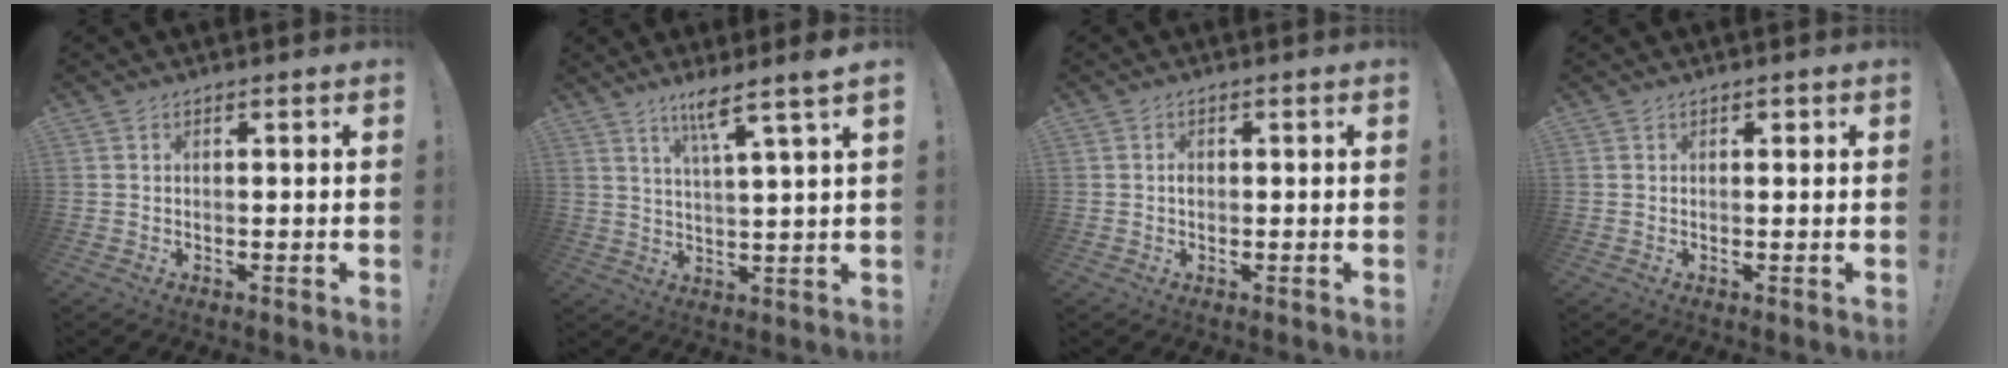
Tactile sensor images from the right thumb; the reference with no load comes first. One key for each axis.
{"total": 7.6, "fx": 5.1, "fy": -0.7, "fz": 5.6, "tx": -0.088, "ty": -0.028, "tz": 0.076}
{"total": 1.2, "fx": -0.2, "fy": 1.0, "fz": 0.6, "tx": -0.016, "ty": 0.005, "tz": -0.003}
{"total": 0.5, "fx": 0.1, "fy": 0.5, "fz": 0.2, "tx": 0.001, "ty": 0.001, "tz": 0.001}